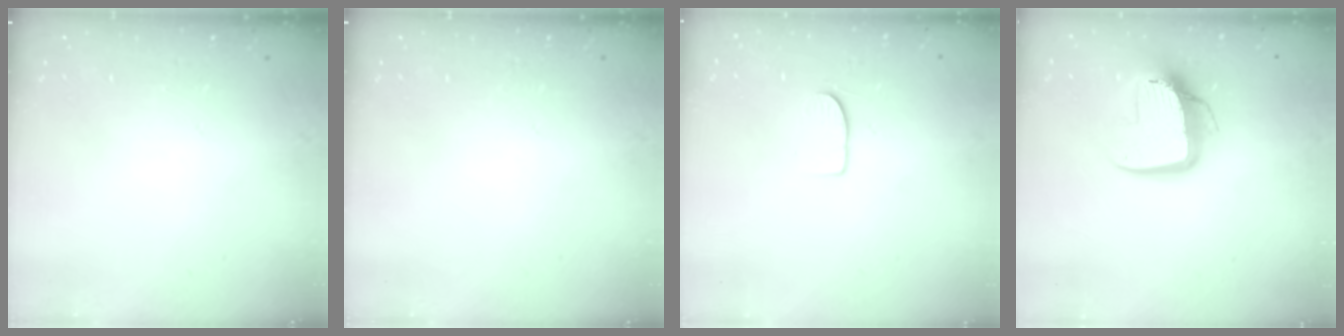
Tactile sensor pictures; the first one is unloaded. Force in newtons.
{"total": 0.0}
{"total": 6.6, "press": 6.6, "slide": 0.7}
{"total": 13.3, "press": 13.2, "slide": 1.2}